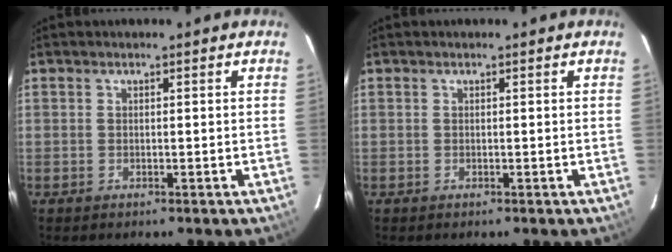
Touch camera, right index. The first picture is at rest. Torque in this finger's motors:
{"motor_torque": [-0.02, -0.02, 0.00, 0.00]}